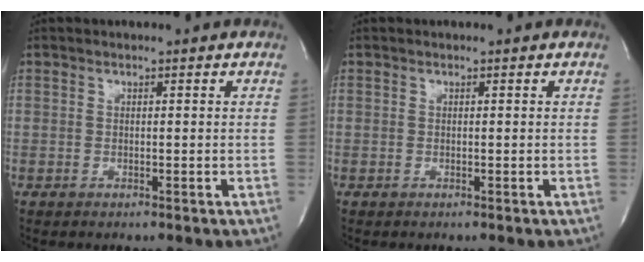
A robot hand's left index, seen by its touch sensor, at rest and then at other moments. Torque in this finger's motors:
{"motor_torque": [0.00, 0.00, -0.06, 0.00]}